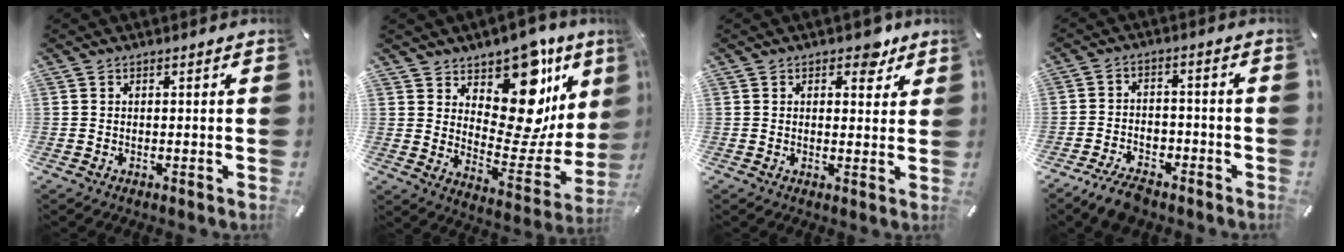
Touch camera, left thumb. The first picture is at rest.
{"total": 16.4, "force": [9.6, 9.2, 9.6], "torque": [-0.117, -0.095, 0.162]}
{"total": 4.8, "force": [3.1, 2.9, 2.3], "torque": [-0.008, -0.015, 0.045]}
{"total": 6.6, "force": [-4.9, 3.3, 2.9], "torque": [-0.052, 0.028, -0.092]}